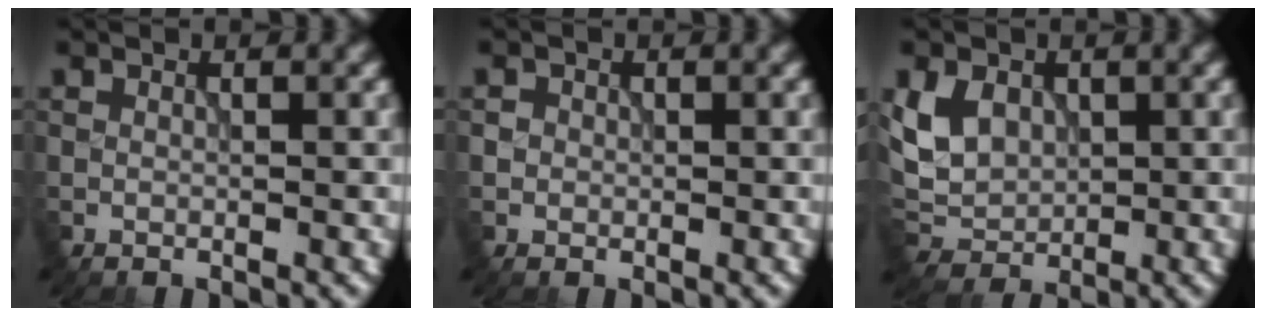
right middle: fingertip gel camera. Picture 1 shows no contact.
{"total": 0.9, "force": [0.0, 0.9, 0.1], "torque": [0.004, -0.004, 0.002]}
{"total": 4.9, "force": [1.2, 3.8, 2.9], "torque": [-0.061, -0.003, 0.018]}